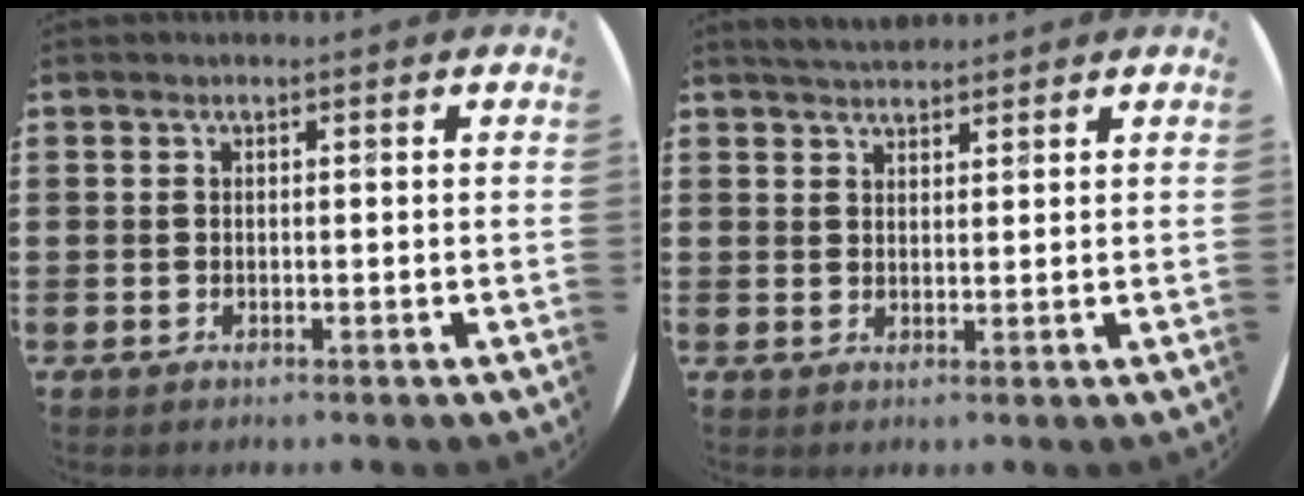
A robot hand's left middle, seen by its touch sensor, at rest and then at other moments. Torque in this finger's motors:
{"motor_torque": [0.47, -0.43, 0.00, 0.00]}